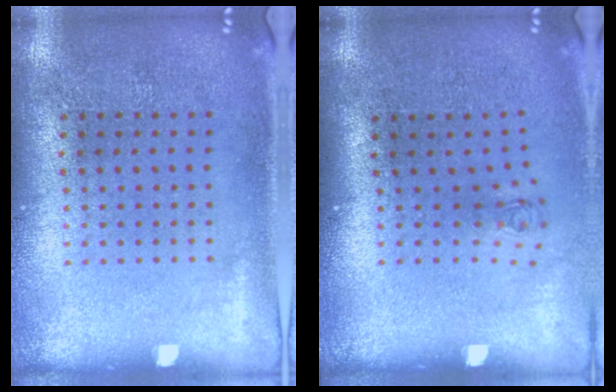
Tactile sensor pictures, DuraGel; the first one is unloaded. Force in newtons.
{"total": 0.7, "press": 0.3, "slide": 0.7}